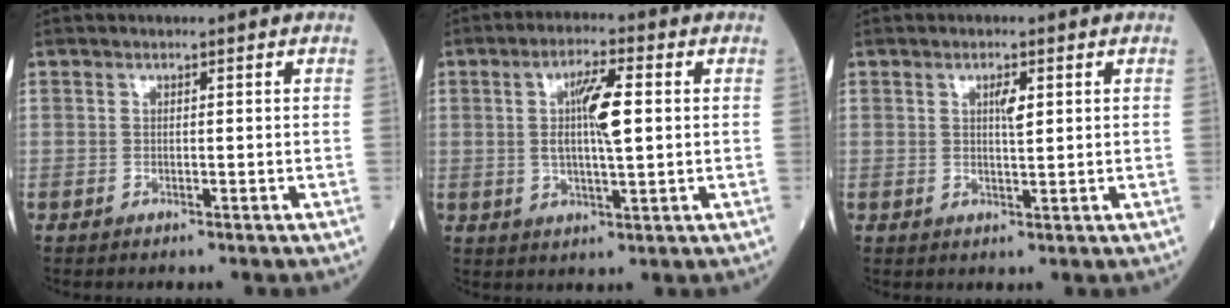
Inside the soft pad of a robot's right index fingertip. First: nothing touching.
{"total": 7.4, "force": [1.0, 1.1, 7.2], "torque": [-0.131, 0.006, 0.019]}
{"total": 2.4, "force": [0.9, 0.5, 2.1], "torque": [-0.038, -0.001, 0.015]}